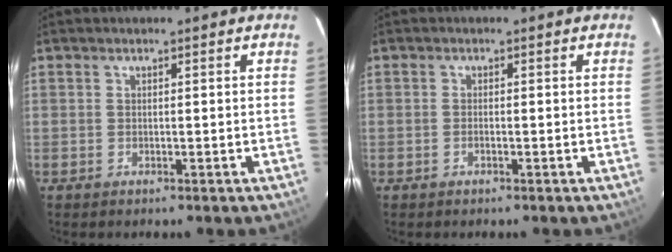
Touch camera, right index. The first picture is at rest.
{"total": 0.7, "force": [-0.4, 0.2, 0.5], "torque": [-0.012, 0.001, -0.008]}